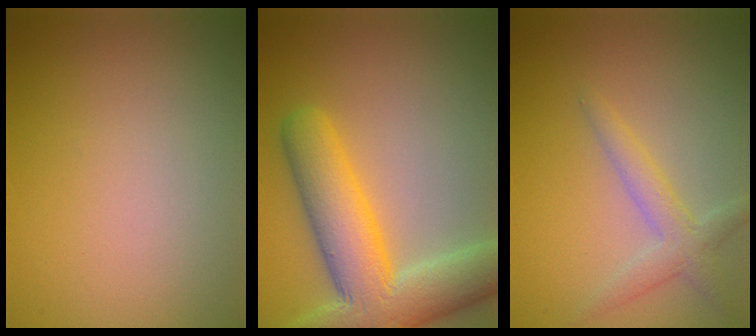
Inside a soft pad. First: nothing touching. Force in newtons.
{"total": 9.6, "press": 9.6, "slide": 0.6}
{"total": 2.5, "press": 2.5, "slide": 0.1}